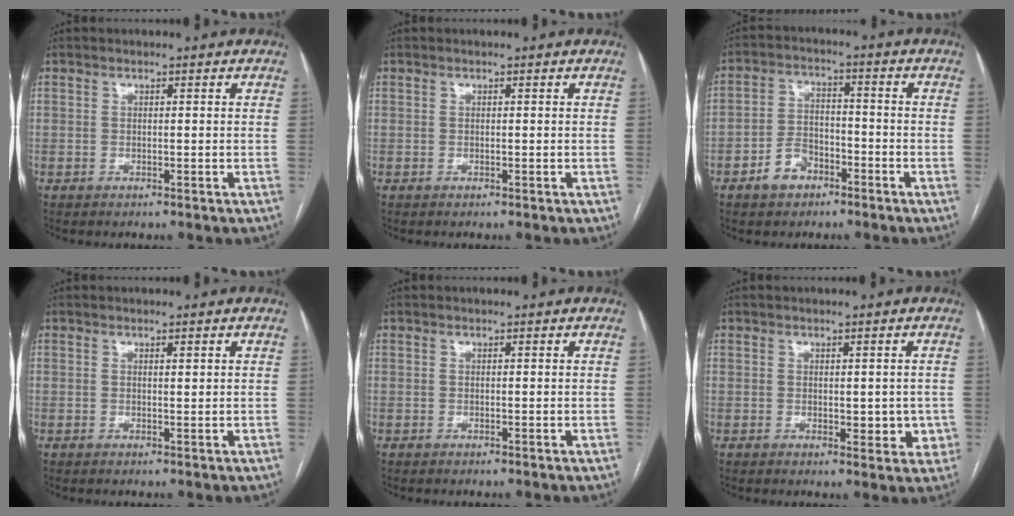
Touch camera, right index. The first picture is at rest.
{"total": 0.0}
{"total": 6.0, "force": [-3.6, 3.8, 3.0], "torque": [-0.063, 0.016, -0.061]}
{"total": 0.6, "force": [0.3, 0.1, 0.4], "torque": [-0.009, -0.001, 0.005]}
{"total": 0.0}
{"total": 4.1, "force": [-0.3, 2.3, 3.4], "torque": [-0.031, 0.003, 0.003]}